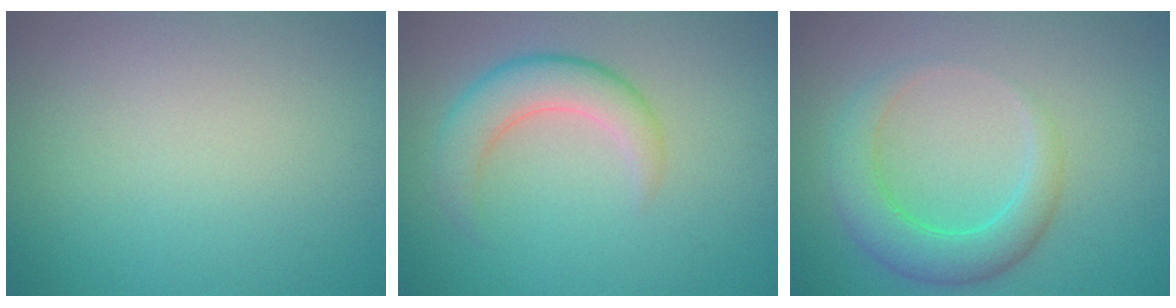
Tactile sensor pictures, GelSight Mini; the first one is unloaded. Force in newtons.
{"total": 4.1, "press": 4.1, "slide": 0.4}
{"total": 4.4, "press": 4.3, "slide": 0.3}